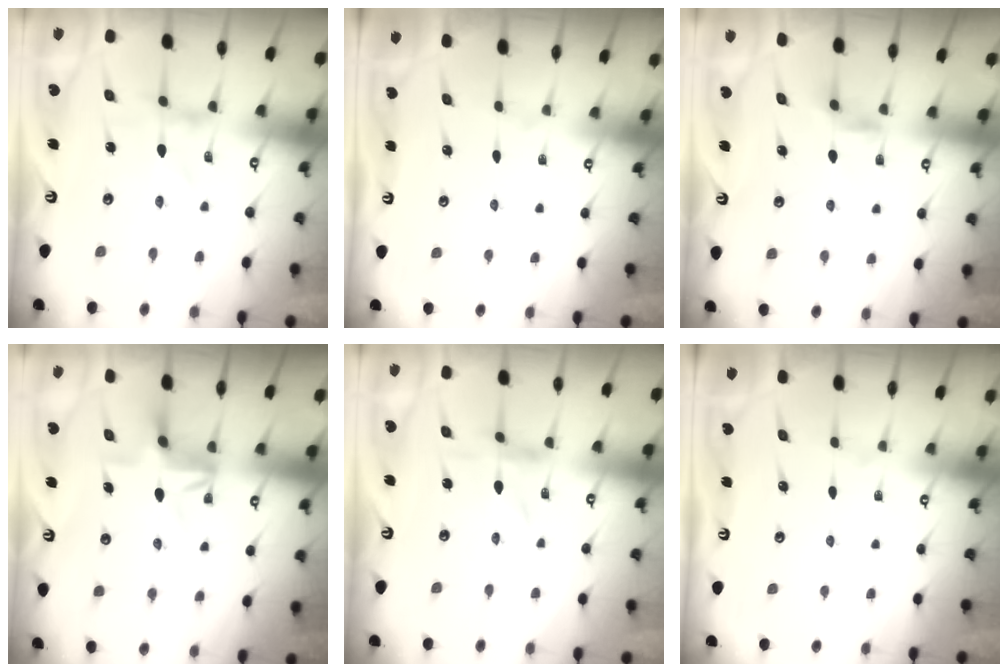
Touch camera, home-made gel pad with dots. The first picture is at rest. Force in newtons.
{"total": 0.0}
{"total": 3.7, "press": 3.6, "slide": 0.5}
{"total": 3.9, "press": 3.9, "slide": 0.4}
{"total": 0.7, "press": 0.6, "slide": 0.3}
{"total": 0.0}